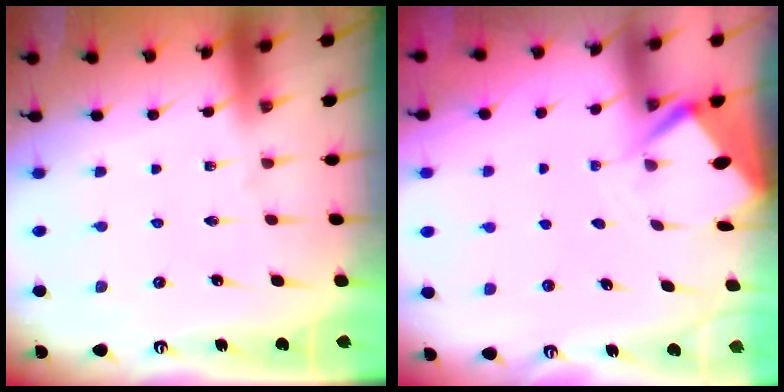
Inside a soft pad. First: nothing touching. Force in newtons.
{"total": 3.5, "press": 3.5, "slide": 0.3}